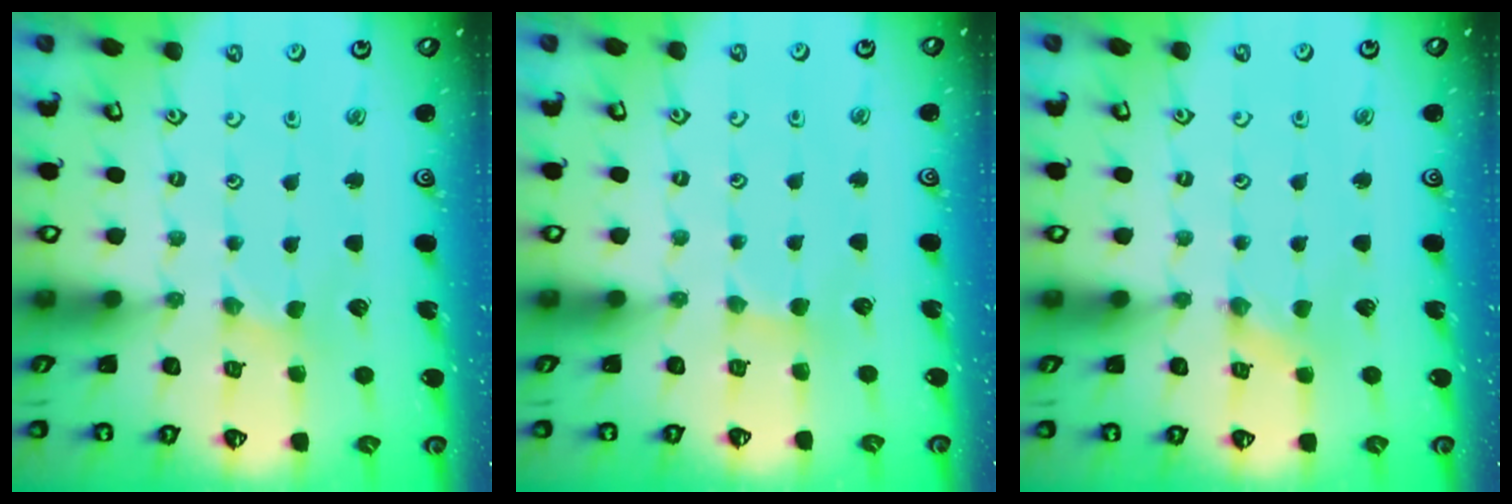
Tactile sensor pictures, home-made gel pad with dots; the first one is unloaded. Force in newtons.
{"total": 2.1, "press": 2.0, "slide": 0.3}
{"total": 0.0}